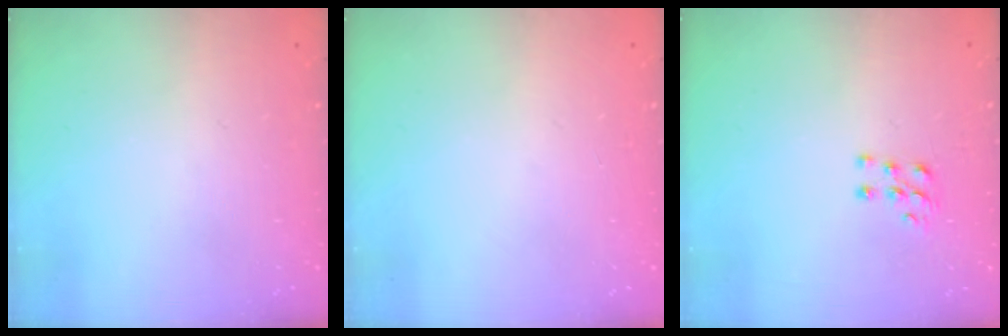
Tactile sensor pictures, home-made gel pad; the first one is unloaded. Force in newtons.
{"total": 0.0}
{"total": 5.3, "press": 5.3, "slide": 0.4}